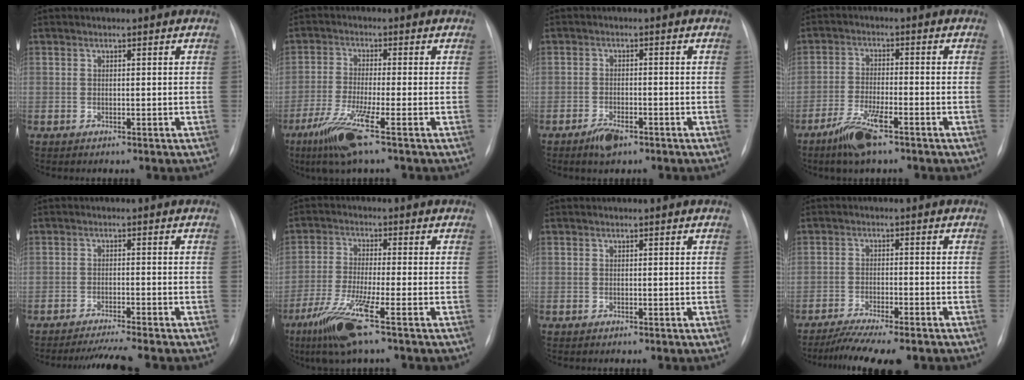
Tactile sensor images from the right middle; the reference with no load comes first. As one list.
[{"total": 7.8, "force": [-4.4, -0.4, 6.5], "torque": [-0.135, -0.025, -0.087]}, {"total": 3.2, "force": [-2.2, 1.2, 1.9], "torque": [-0.042, -0.002, -0.037]}, {"total": 6.6, "force": [-4.4, 1.3, 4.7], "torque": [-0.105, -0.011, -0.080]}, {"total": 5.6, "force": [-5.0, -1.3, 2.2], "torque": [-0.032, -0.017, -0.080]}, {"total": 9.3, "force": [-5.2, -0.2, 7.7], "torque": [-0.163, -0.028, -0.100]}, {"total": 0.0}, {"total": 9.4, "force": [-7.8, 1.0, 5.2], "torque": [-0.079, -0.015, -0.120]}]